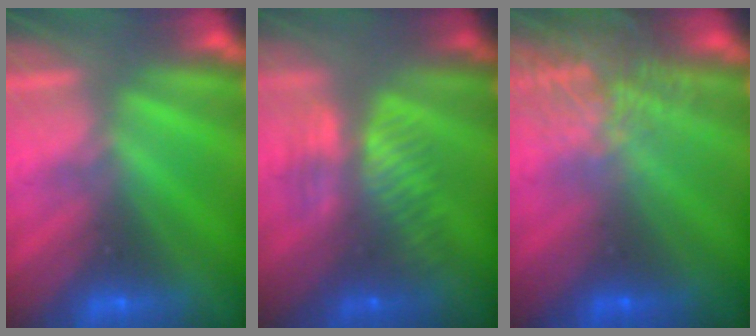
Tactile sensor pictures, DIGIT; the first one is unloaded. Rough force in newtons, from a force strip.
{"total": 8.1}
{"total": 5.5}